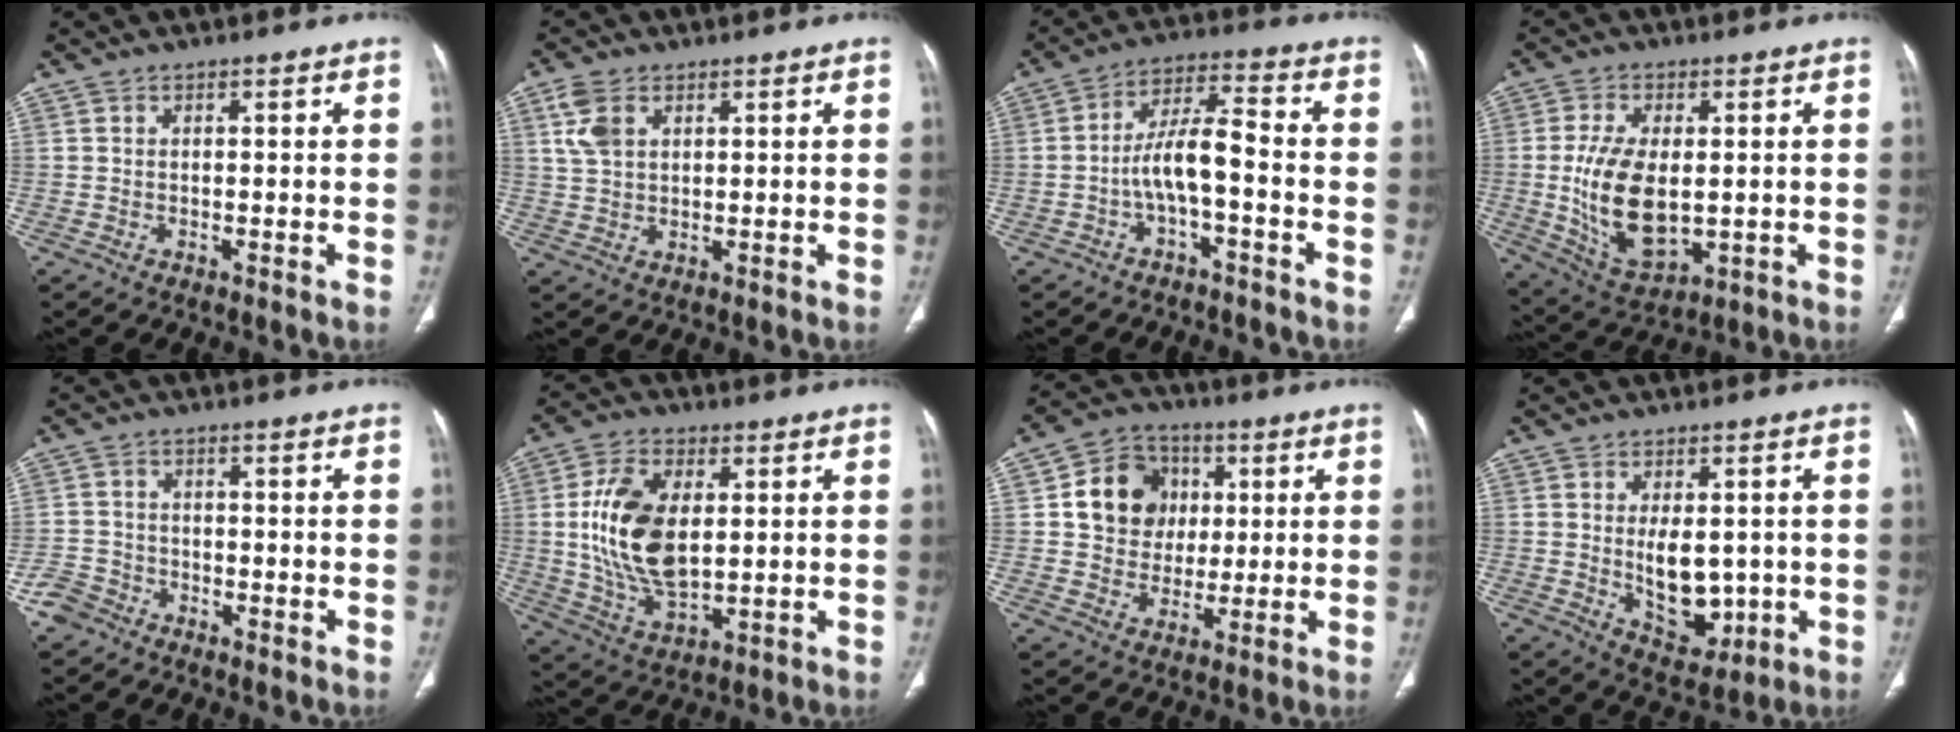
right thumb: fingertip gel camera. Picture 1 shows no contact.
{"total": 5.4, "force": [2.3, 3.4, 3.5], "torque": [-0.074, 0.002, 0.052]}
{"total": 7.9, "force": [-2.4, 2.5, 7.1], "torque": [-0.137, 0.042, -0.047]}
{"total": 14.1, "force": [-0.5, 7.7, 11.9], "torque": [-0.222, -0.015, 0.009]}
{"total": 4.0, "force": [-2.7, 2.8, 0.6], "torque": [-0.002, 0.018, -0.055]}
{"total": 15.8, "force": [1.9, 8.8, 12.9], "torque": [-0.244, -0.010, 0.044]}
{"total": 12.2, "force": [2.4, 10.7, 5.4], "torque": [-0.056, 0.005, 0.039]}
{"total": 9.7, "force": [-0.3, 5.9, 7.7], "torque": [-0.089, -0.015, 0.015]}